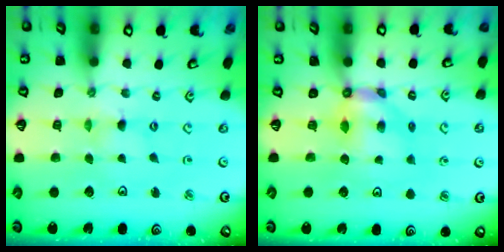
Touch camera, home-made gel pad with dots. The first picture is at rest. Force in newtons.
{"total": 5.8, "press": 5.8, "slide": 0.3}